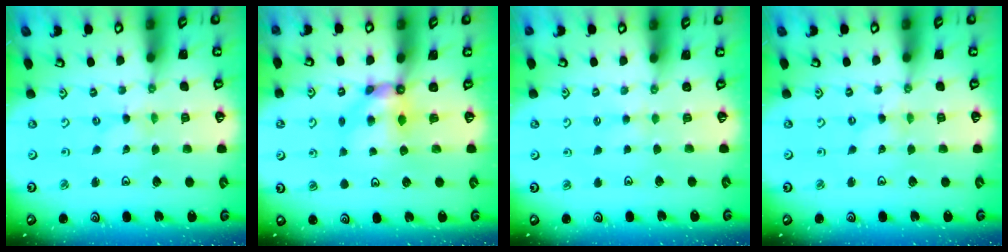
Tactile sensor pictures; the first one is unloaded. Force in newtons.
{"total": 6.5, "press": 6.5, "slide": 0.3}
{"total": 1.9, "press": 1.9, "slide": 0.3}
{"total": 0.0}